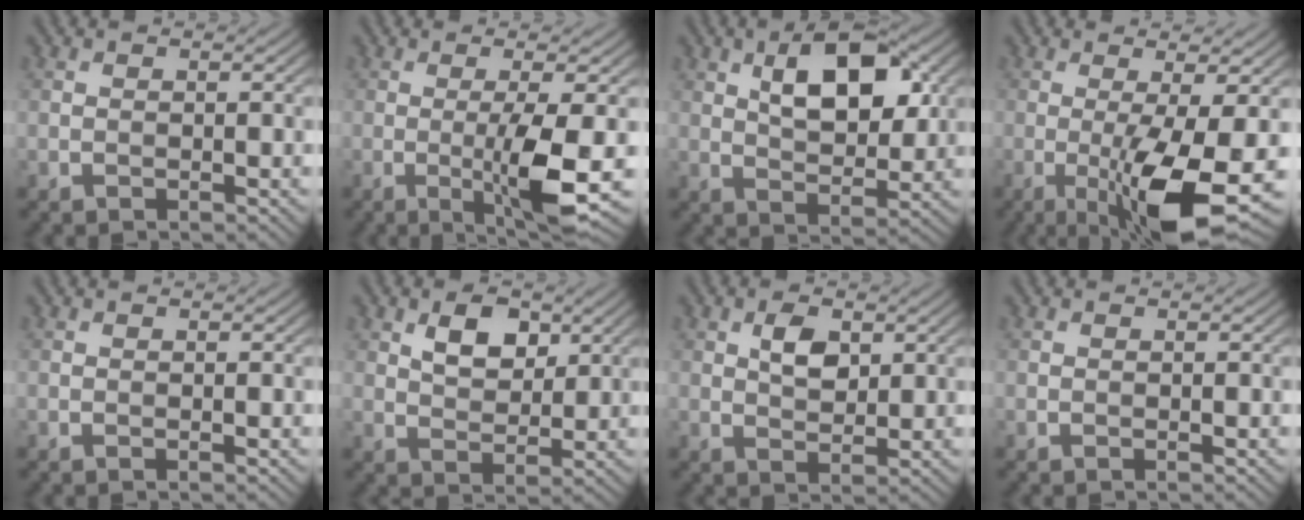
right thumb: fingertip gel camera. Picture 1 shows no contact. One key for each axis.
{"total": 6.7, "fx": -1.2, "fy": 0.8, "fz": 6.6, "tx": -0.124, "ty": 0.000, "tz": -0.020}
{"total": 9.4, "fx": 3.3, "fy": 4.8, "fz": 7.4, "tx": -0.120, "ty": 0.007, "tz": 0.052}
{"total": 10.4, "fx": -2.7, "fy": 2.0, "fz": 9.9, "tx": -0.159, "ty": -0.005, "tz": -0.038}
{"total": 0.0}
{"total": 5.1, "fx": 2.4, "fy": 3.0, "fz": 3.3, "tx": -0.060, "ty": -0.003, "tz": 0.042}
{"total": 3.8, "fx": 1.3, "fy": 2.2, "fz": 2.8, "tx": -0.056, "ty": 0.001, "tz": 0.025}
{"total": 0.0}